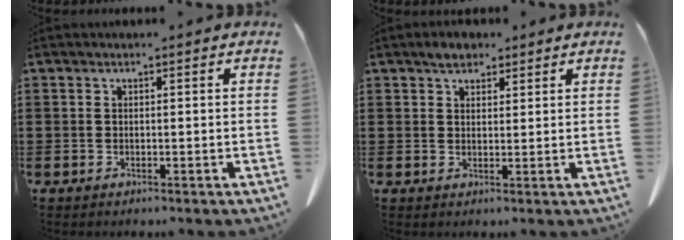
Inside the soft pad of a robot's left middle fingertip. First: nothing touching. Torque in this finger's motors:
{"motor_torque": [0.18, -0.08, 0.06, 0.02]}